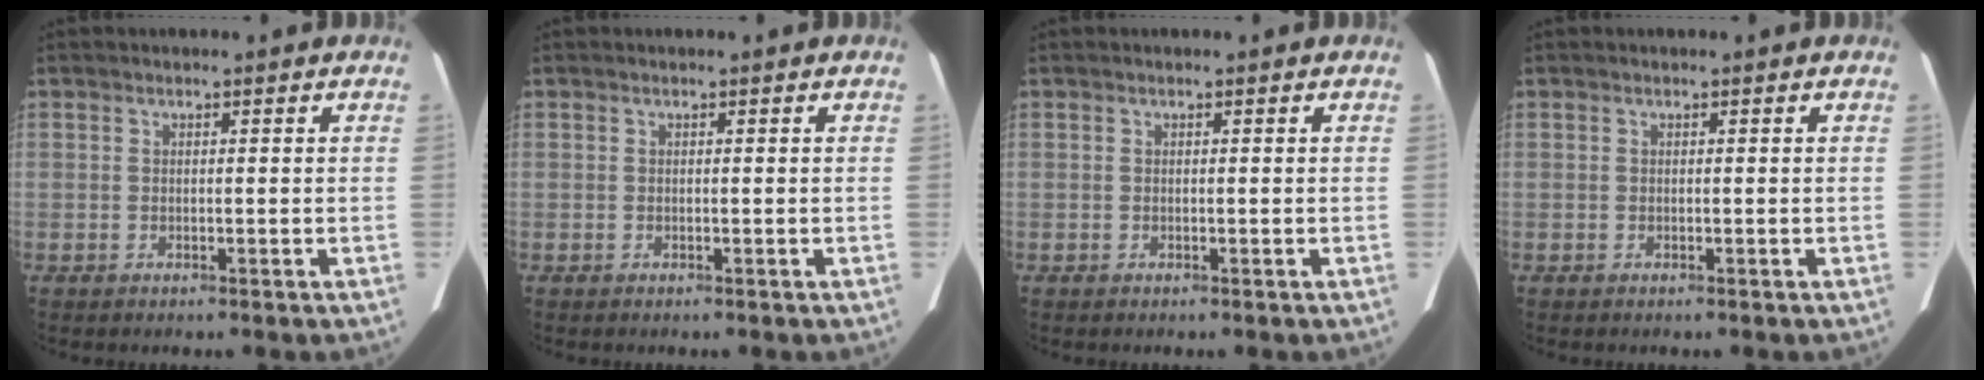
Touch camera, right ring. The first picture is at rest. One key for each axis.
{"total": 0.0}
{"total": 0.0}
{"total": 0.0}